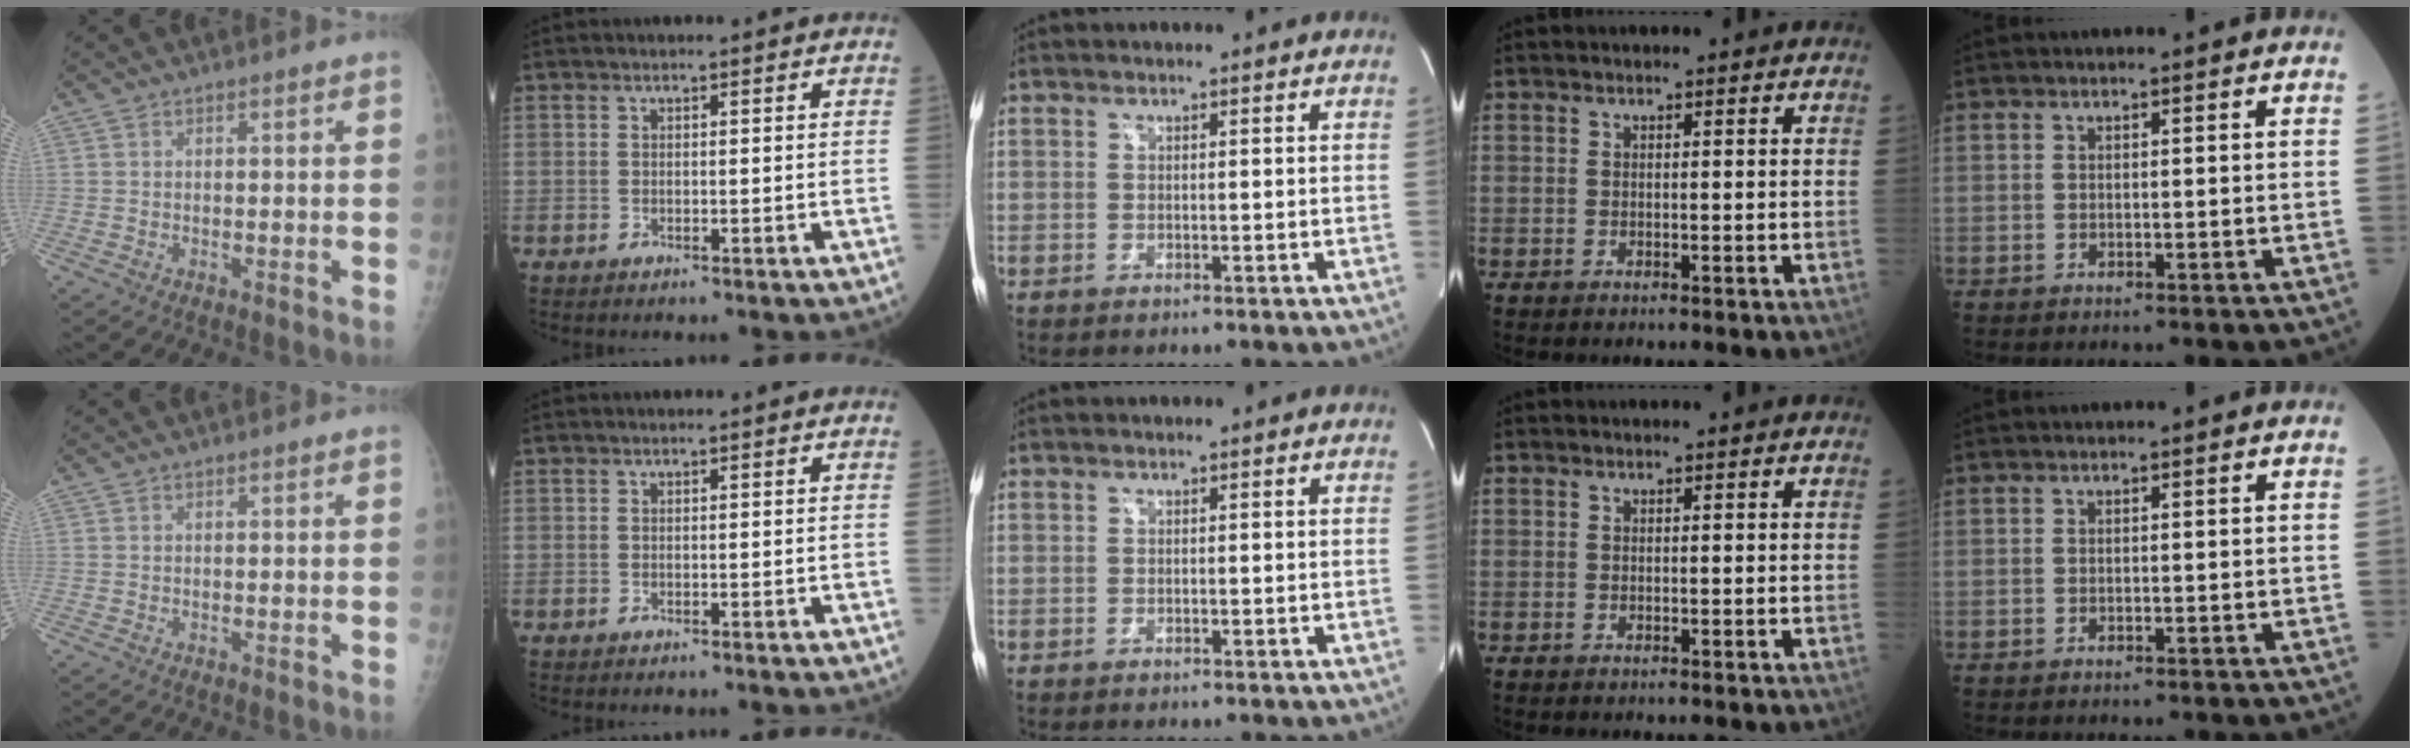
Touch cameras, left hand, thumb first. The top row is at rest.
{}